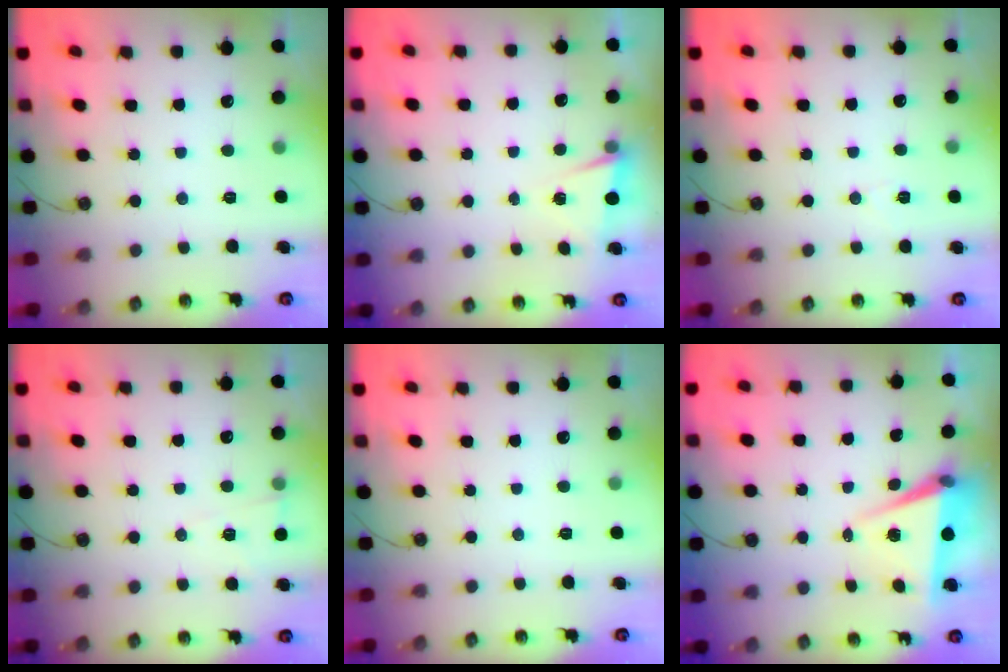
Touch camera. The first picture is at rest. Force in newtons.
{"total": 2.7, "press": 1.5, "slide": 2.2}
{"total": 4.8, "press": 4.5, "slide": 1.7}
{"total": 5.1, "press": 5.0, "slide": 1.1}
{"total": 0.0}
{"total": 7.4, "press": 5.8, "slide": 4.6}